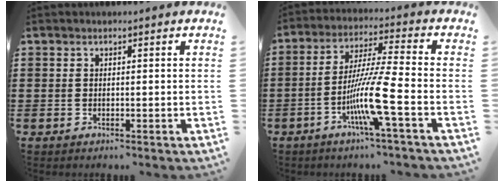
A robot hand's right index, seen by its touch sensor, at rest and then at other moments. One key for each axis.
{"total": 9.9, "fx": -4.1, "fy": -0.2, "fz": 9.0, "tx": -0.185, "ty": -0.014, "tz": -0.085}